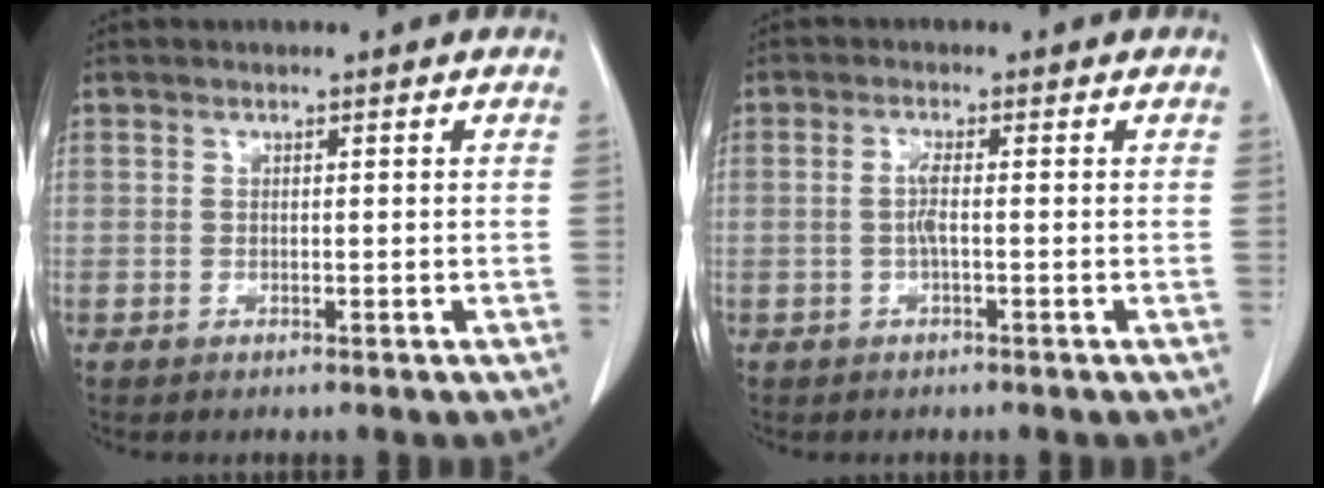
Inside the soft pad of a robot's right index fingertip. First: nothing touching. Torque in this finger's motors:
{"motor_torque": [0.37, -0.12, 0.01, 0.06]}